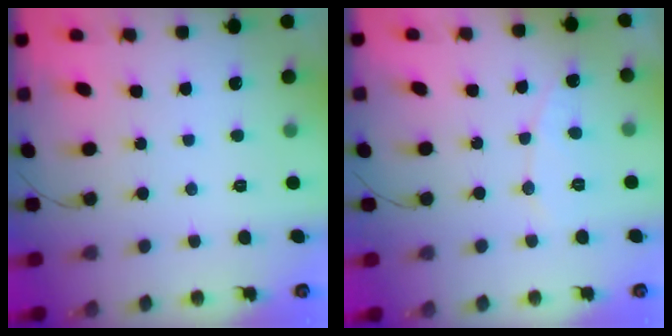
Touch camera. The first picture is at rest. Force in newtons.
{"total": 5.8, "press": 5.8, "slide": 0.4}